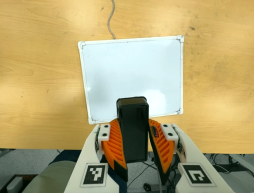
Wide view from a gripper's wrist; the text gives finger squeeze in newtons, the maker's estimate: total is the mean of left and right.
{"total": 9.0, "left": 9.0, "right": 8.9}